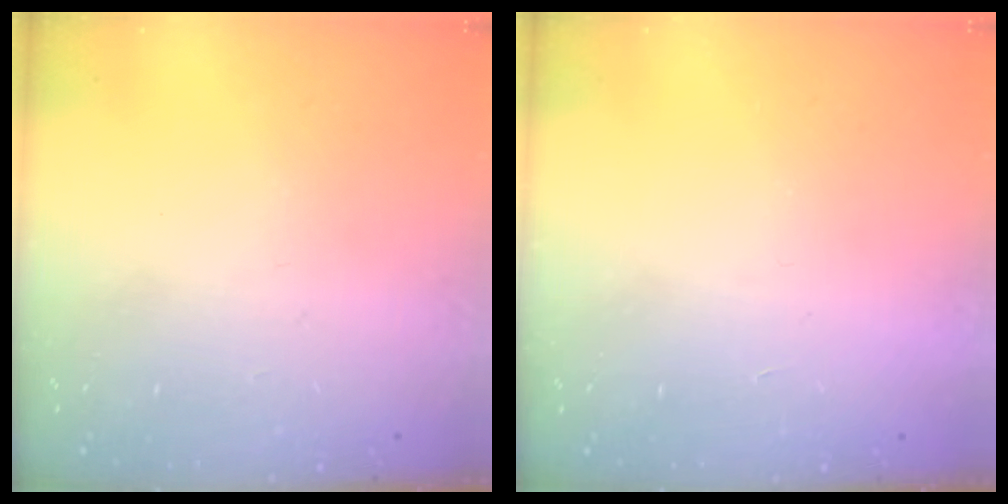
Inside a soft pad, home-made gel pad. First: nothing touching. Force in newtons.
{"total": 1.7, "press": 1.7, "slide": 0.1}